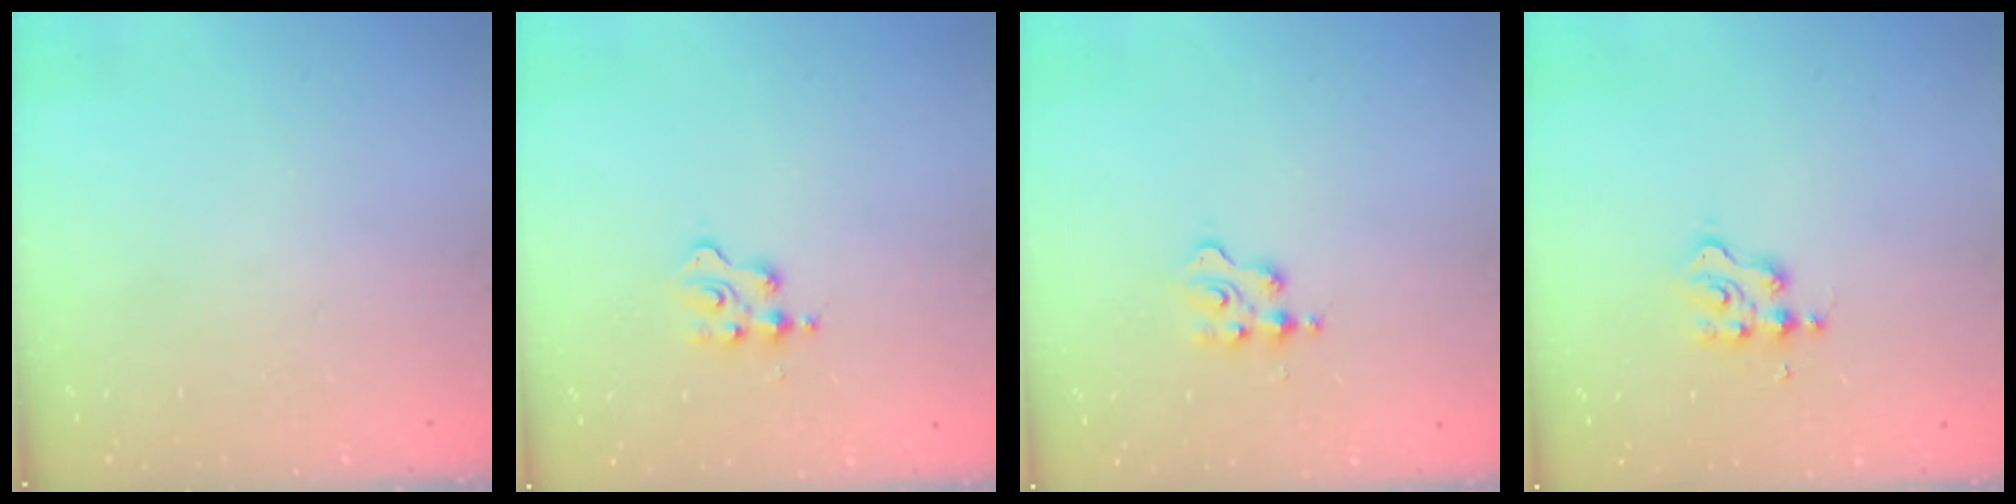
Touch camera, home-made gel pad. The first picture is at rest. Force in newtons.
{"total": 2.2, "press": 2.1, "slide": 0.3}
{"total": 2.2, "press": 2.1, "slide": 0.3}
{"total": 2.3, "press": 2.3, "slide": 0.3}